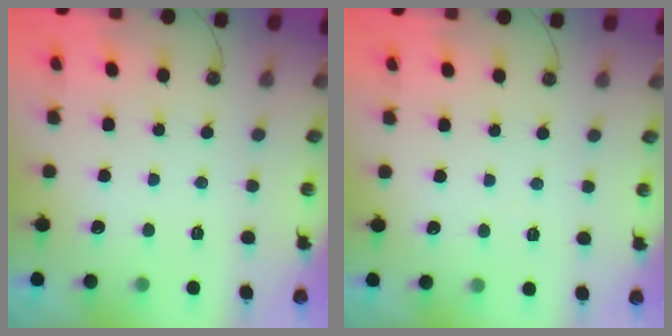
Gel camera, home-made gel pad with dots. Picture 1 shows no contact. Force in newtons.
{"total": 2.6, "press": 2.6, "slide": 0.5}